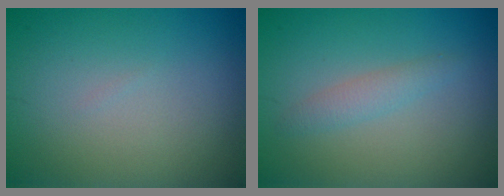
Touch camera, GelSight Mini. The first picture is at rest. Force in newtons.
{"total": 1.5, "press": 1.5, "slide": 0.1}